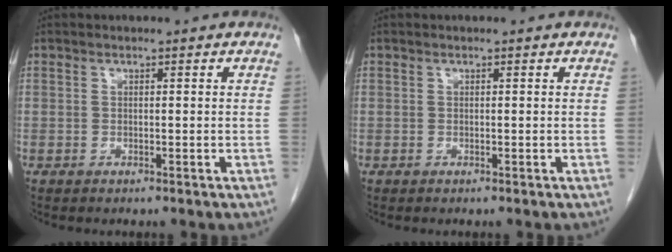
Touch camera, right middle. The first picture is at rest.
{"total": 0.0}